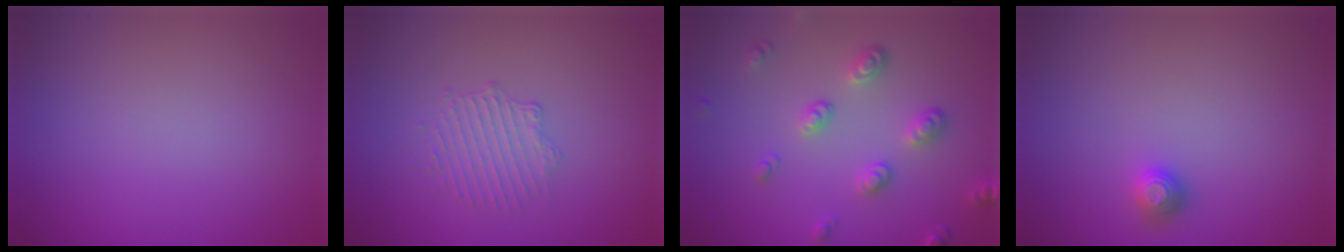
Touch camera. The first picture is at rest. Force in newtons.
{"total": 1.7, "press": 1.1, "slide": 1.3}
{"total": 3.4, "press": 2.8, "slide": 1.9}
{"total": 1.2, "press": 1.1, "slide": 0.2}